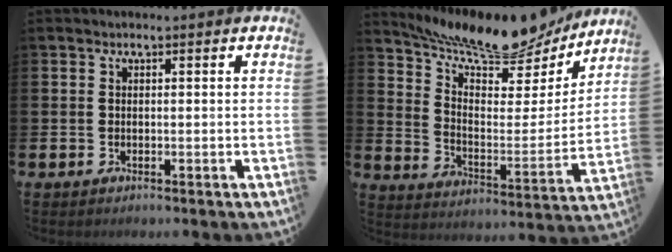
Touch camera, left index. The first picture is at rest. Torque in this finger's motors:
{"motor_torque": [0.69, -0.60, 0.76, 0.15]}